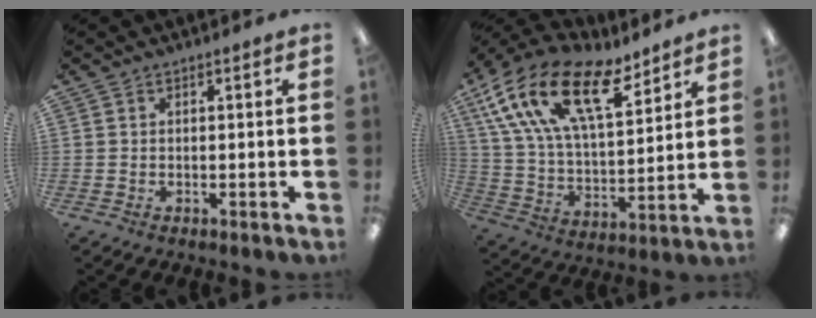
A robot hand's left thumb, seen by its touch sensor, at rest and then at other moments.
{"total": 21.3, "force": [12.5, 9.8, 14.2], "torque": [-0.273, -0.063, 0.223]}